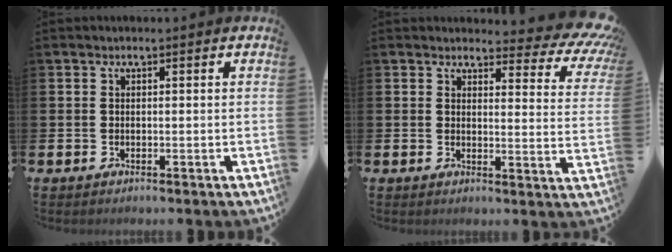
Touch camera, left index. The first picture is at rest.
{"total": 4.2, "force": [3.6, 1.6, 1.6], "torque": [-0.017, -0.040, 0.051]}